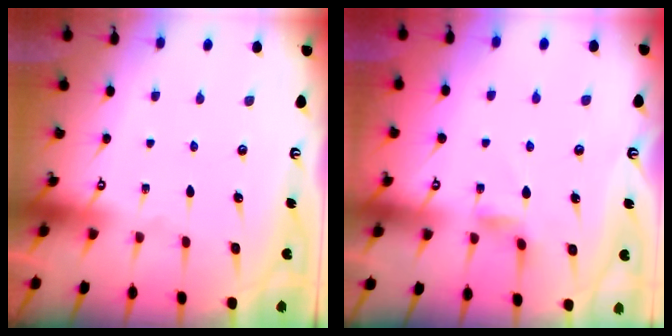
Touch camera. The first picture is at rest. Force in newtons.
{"total": 4.0, "press": 4.0, "slide": 0.5}